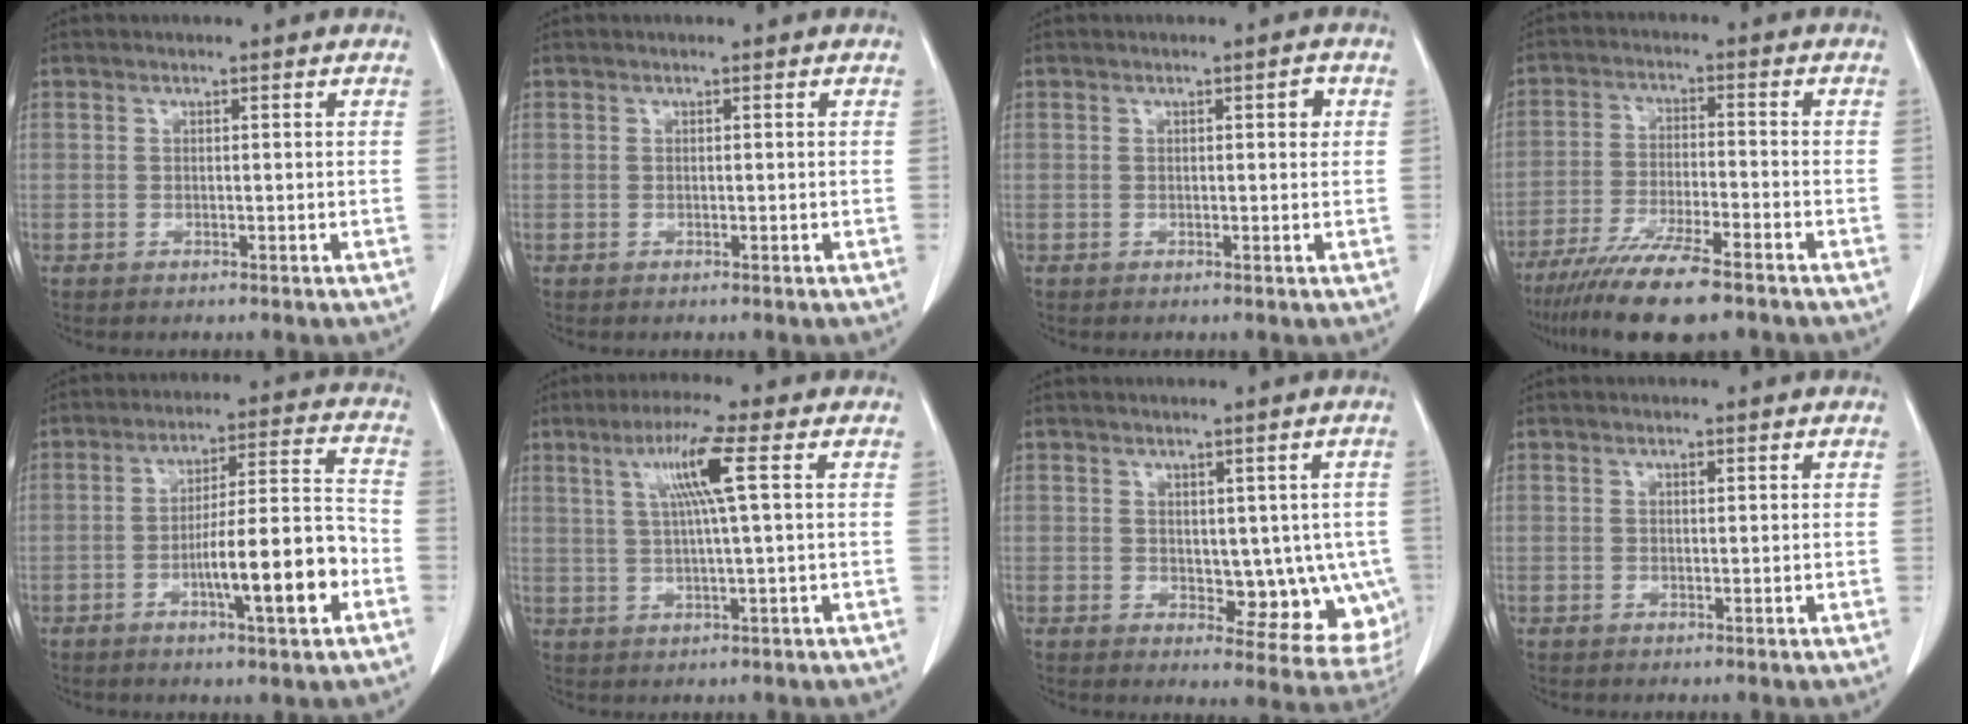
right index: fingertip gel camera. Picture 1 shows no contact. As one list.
[{"total": 0.0}, {"total": 1.6, "force": [0.4, 0.5, 1.4], "torque": [-0.018, 0.003, 0.005]}, {"total": 12.9, "force": [-9.8, 1.6, 8.3], "torque": [-0.148, -0.032, -0.164]}, {"total": 12.7, "force": [-4.5, 1.1, 11.8], "torque": [-0.186, 0.011, -0.068]}, {"total": 7.3, "force": [2.3, -0.9, 6.9], "torque": [-0.128, 0.008, 0.045]}, {"total": 9.4, "force": [-0.5, 5.4, 7.7], "torque": [-0.069, 0.004, 0.008]}, {"total": 0.5, "force": [0.3, 0.1, 0.4], "torque": [-0.010, -0.001, 0.006]}]